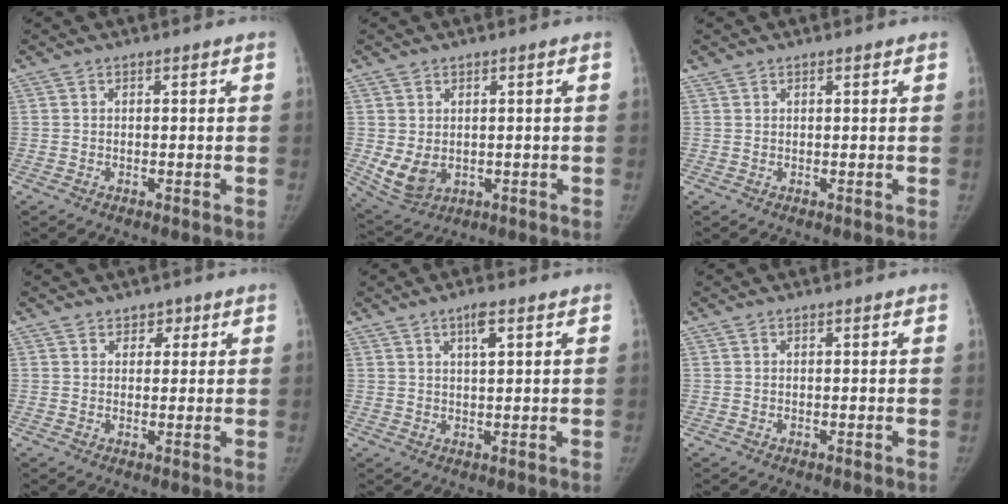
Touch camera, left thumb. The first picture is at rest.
{"total": 5.8, "force": [-0.3, 4.4, 3.9], "torque": [-0.064, -0.013, 0.015]}
{"total": 0.9, "force": [0.8, 0.4, 0.1], "torque": [0.001, -0.002, 0.013]}
{"total": 2.3, "force": [1.3, 1.9, 0.6], "torque": [0.020, -0.005, 0.013]}
{"total": 3.3, "force": [1.7, 1.0, 2.7], "torque": [-0.040, -0.004, 0.030]}
{"total": 0.0}